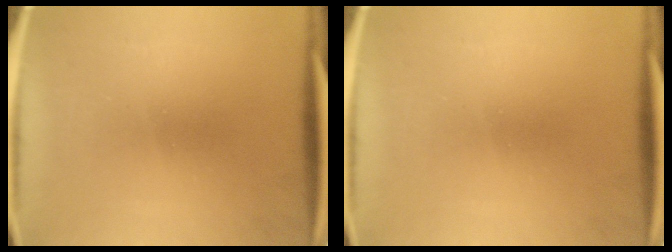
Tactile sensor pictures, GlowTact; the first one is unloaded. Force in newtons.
{"total": 0.0}